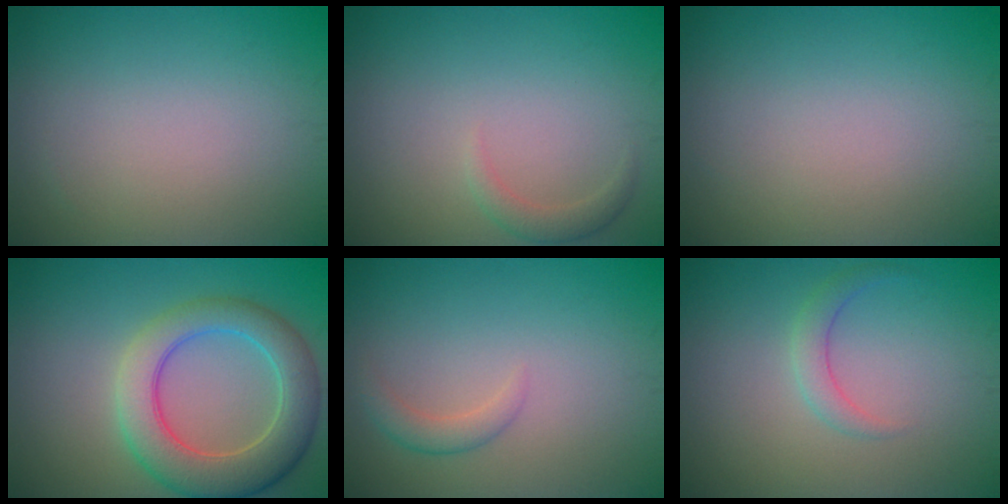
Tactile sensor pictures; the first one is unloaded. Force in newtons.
{"total": 1.3, "press": 1.3, "slide": 0.1}
{"total": 0.0}
{"total": 6.8, "press": 6.8, "slide": 0.5}
{"total": 1.5, "press": 1.5, "slide": 0.1}
{"total": 1.7, "press": 1.7, "slide": 0.1}